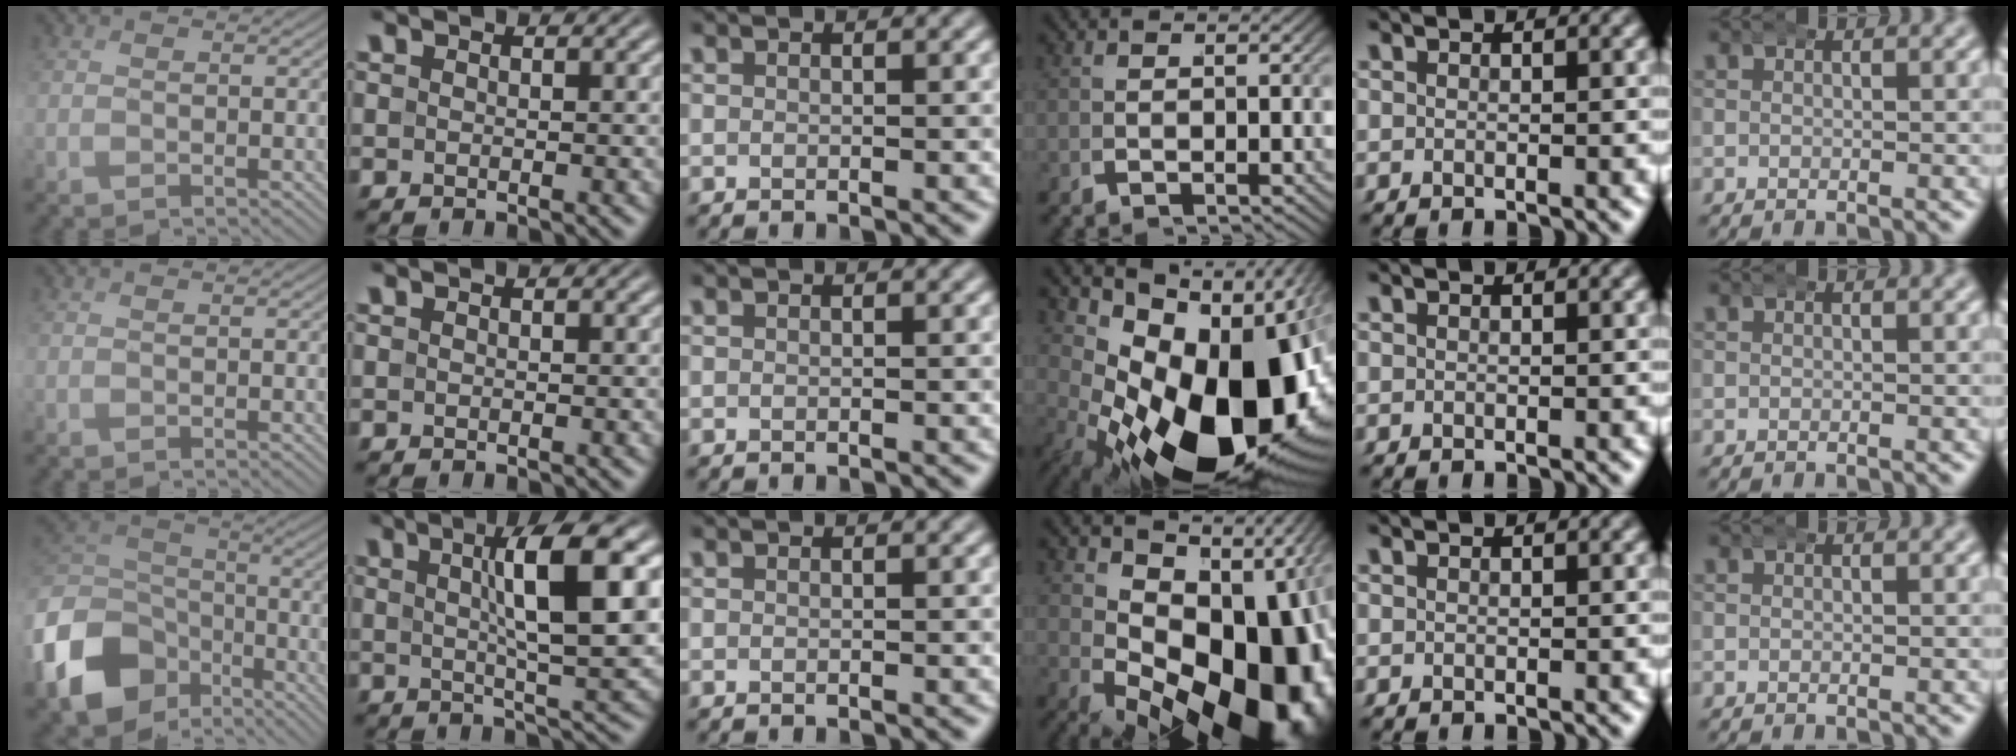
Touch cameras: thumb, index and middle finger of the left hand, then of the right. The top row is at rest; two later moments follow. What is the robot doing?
{"motion": "wrap", "object": "bandana"}